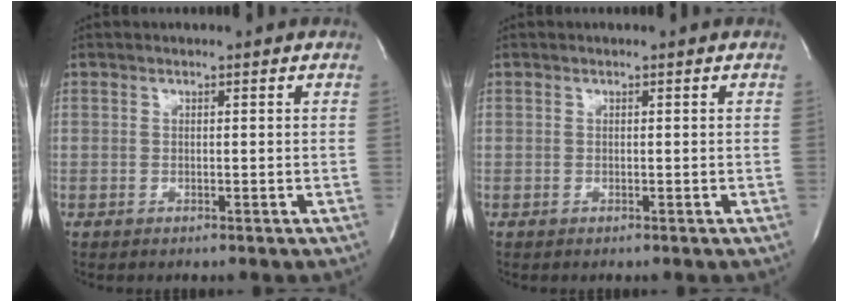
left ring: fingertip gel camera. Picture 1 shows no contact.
{"total": 0.0}